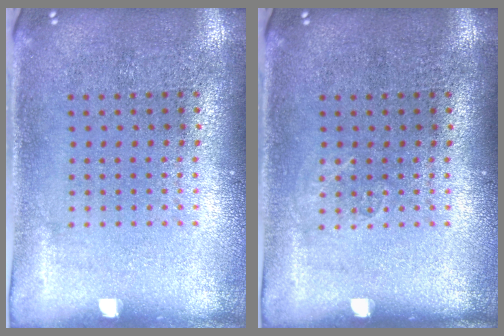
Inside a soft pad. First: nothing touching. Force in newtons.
{"total": 0.7, "press": 0.7, "slide": 0.1}